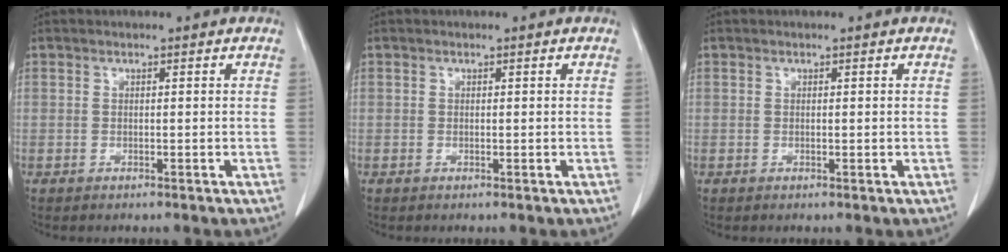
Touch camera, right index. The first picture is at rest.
{"total": 0.0}
{"total": 0.0}